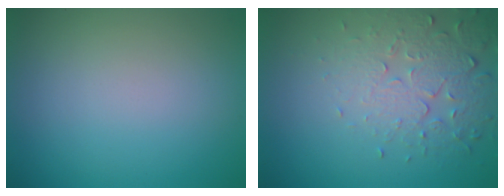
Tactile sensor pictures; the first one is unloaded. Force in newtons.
{"total": 5.1, "press": 3.7, "slide": 3.4}